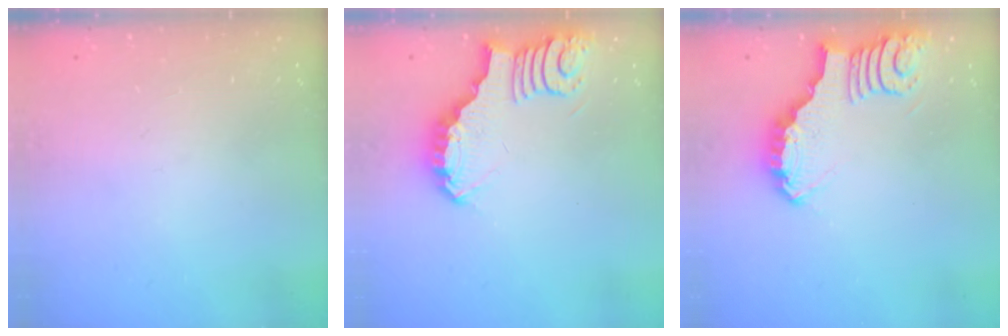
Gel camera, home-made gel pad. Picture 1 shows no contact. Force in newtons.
{"total": 3.8, "press": 3.8, "slide": 0.3}
{"total": 3.8, "press": 3.8, "slide": 0.2}